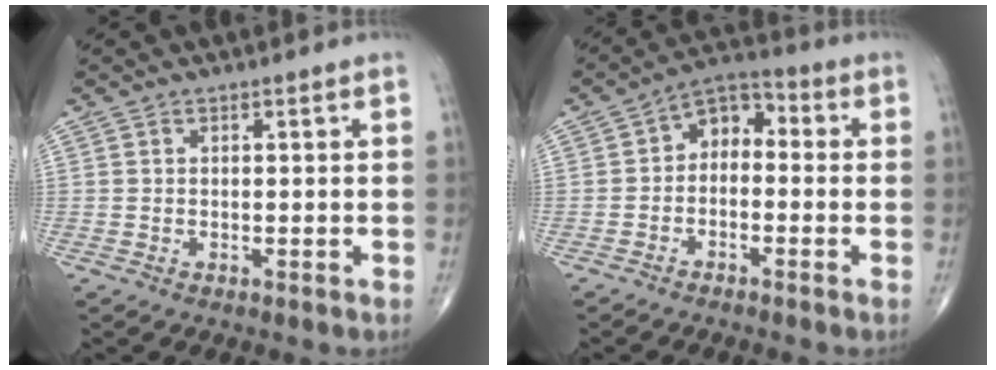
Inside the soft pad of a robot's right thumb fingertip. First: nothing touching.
{"total": 6.6, "force": [-0.8, 4.6, 4.6], "torque": [-0.043, 0.037, -0.034]}